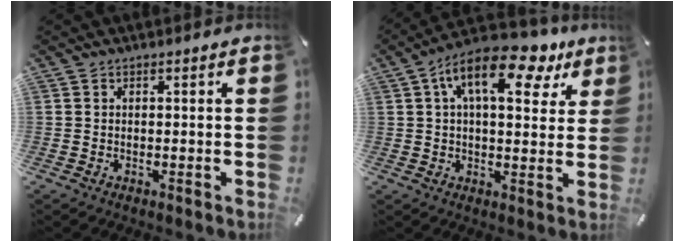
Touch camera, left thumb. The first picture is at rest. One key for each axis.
{"total": 15.1, "fx": 6.9, "fy": 6.9, "fz": 11.6, "tx": -0.180, "ty": -0.019, "tz": 0.112}